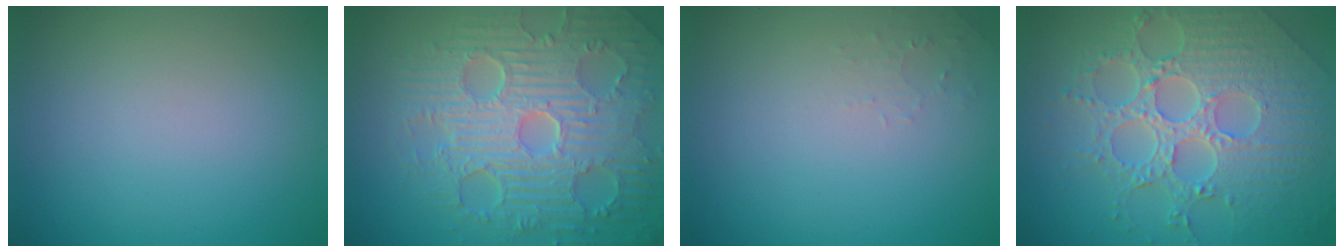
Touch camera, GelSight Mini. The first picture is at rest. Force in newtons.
{"total": 10.1, "press": 7.0, "slide": 7.3}
{"total": 0.9, "press": 0.9, "slide": 0.2}
{"total": 8.1, "press": 6.0, "slide": 5.4}